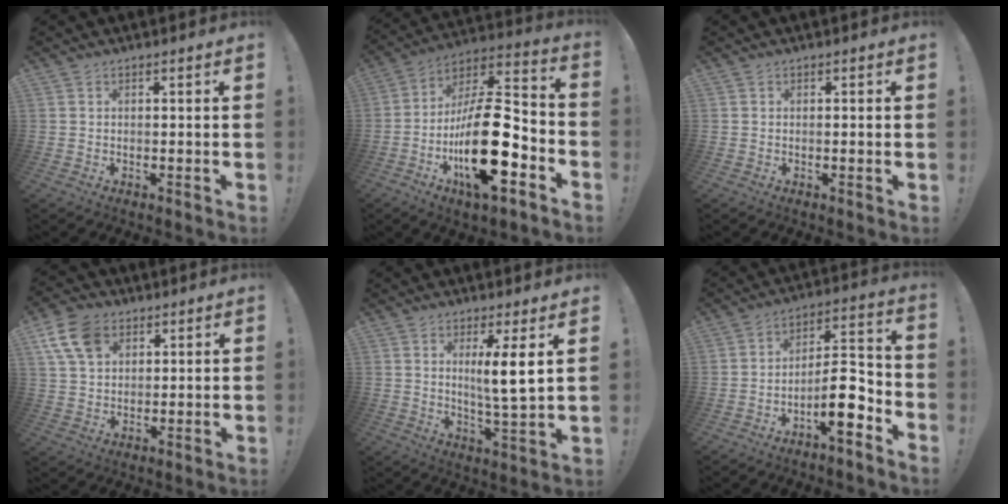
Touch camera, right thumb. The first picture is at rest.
{"total": 25.0, "force": [-7.7, 9.4, 21.9], "torque": [-0.398, 0.042, -0.123]}
{"total": 0.8, "force": [-0.3, -0.2, 0.7], "torque": [-0.010, -0.001, -0.007]}
{"total": 11.7, "force": [5.5, 8.0, 6.5], "torque": [-0.121, -0.017, 0.108]}
{"total": 8.4, "force": [2.6, -0.1, 8.0], "torque": [-0.139, -0.012, 0.036]}
{"total": 12.1, "force": [-6.2, 3.5, 9.8], "torque": [-0.151, 0.035, -0.101]}